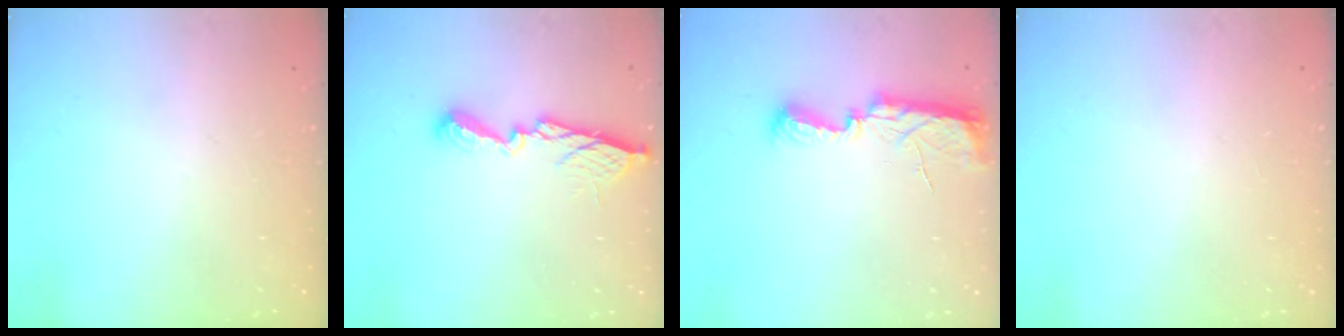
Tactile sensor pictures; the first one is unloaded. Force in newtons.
{"total": 10.6, "press": 10.6, "slide": 0.6}
{"total": 10.5, "press": 9.0, "slide": 5.3}
{"total": 1.1, "press": 0.8, "slide": 0.7}